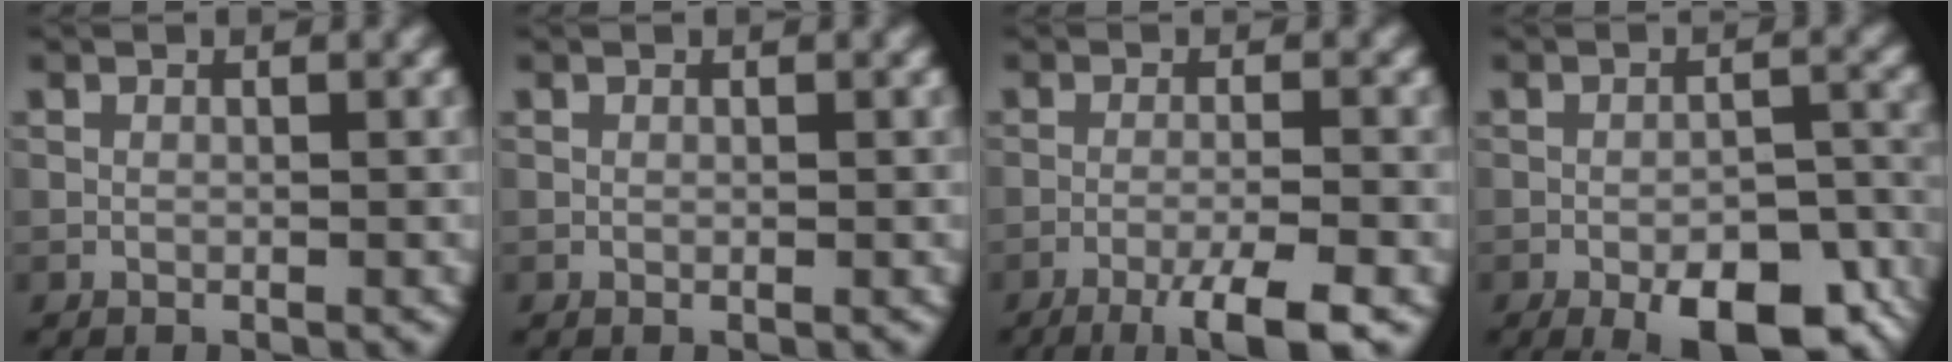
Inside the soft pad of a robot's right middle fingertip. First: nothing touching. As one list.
[{"total": 0.0}, {"total": 5.3, "force": [-3.2, 0.8, 4.1], "torque": [-0.060, 0.003, -0.060]}, {"total": 9.5, "force": [-5.7, 3.5, 6.8], "torque": [-0.085, -0.005, -0.072]}]